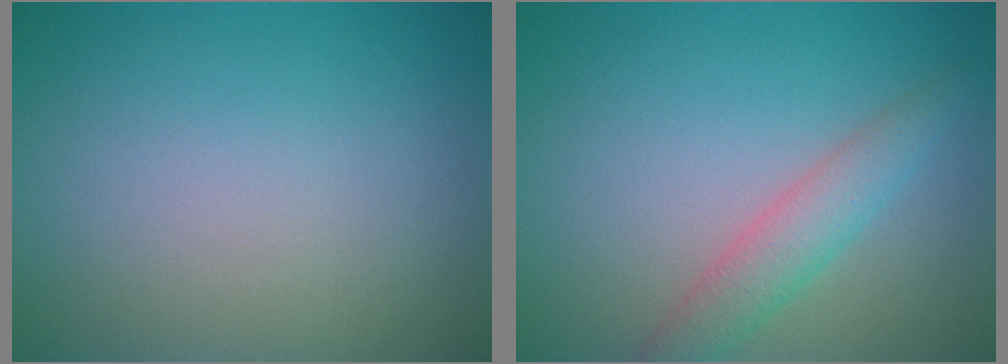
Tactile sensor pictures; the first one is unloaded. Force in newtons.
{"total": 3.0, "press": 3.0, "slide": 0.1}